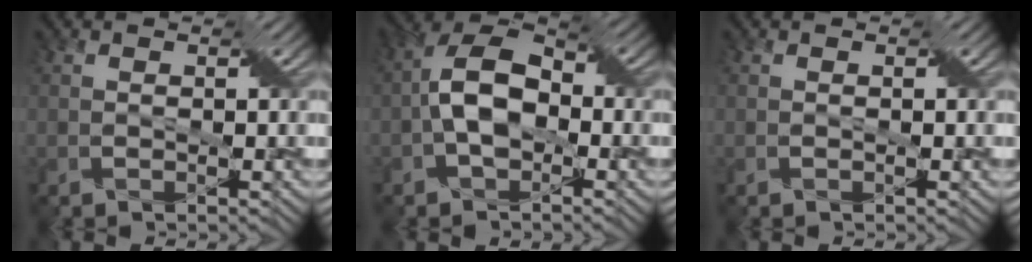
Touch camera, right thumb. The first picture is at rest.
{"total": 8.0, "force": [-1.1, 4.9, 6.2], "torque": [-0.127, 0.014, -0.032]}
{"total": 0.0}